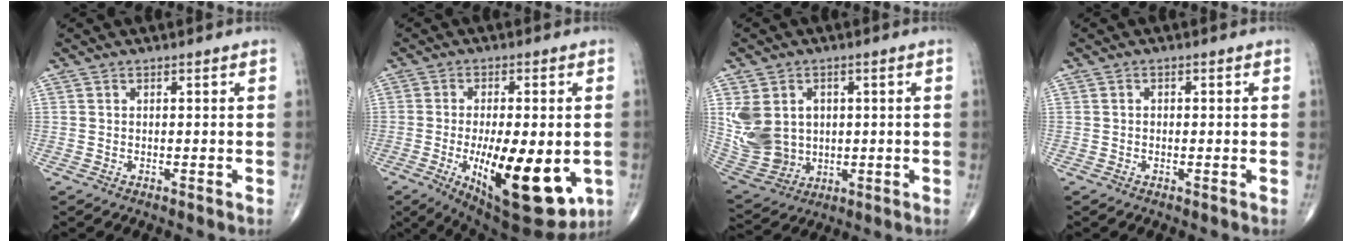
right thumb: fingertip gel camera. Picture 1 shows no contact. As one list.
[{"total": 20.1, "force": [-5.0, 7.7, 17.9], "torque": [-0.249, -0.022, -0.053]}, {"total": 12.6, "force": [1.8, 10.2, 7.2], "torque": [-0.132, -0.003, 0.059]}, {"total": 0.7, "force": [-0.1, 0.5, 0.4], "torque": [-0.001, 0.002, -0.007]}]